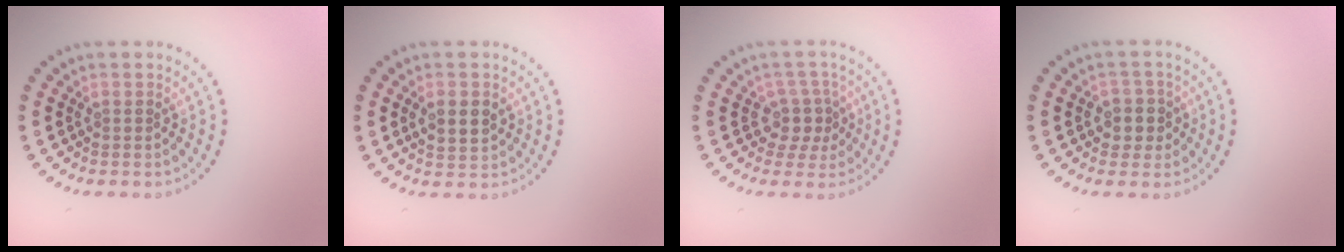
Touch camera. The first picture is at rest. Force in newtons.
{"total": 3.3, "press": 3.3, "slide": 0.2}
{"total": 2.5, "press": 1.8, "slide": 1.7}
{"total": 2.4, "press": 2.2, "slide": 1.0}